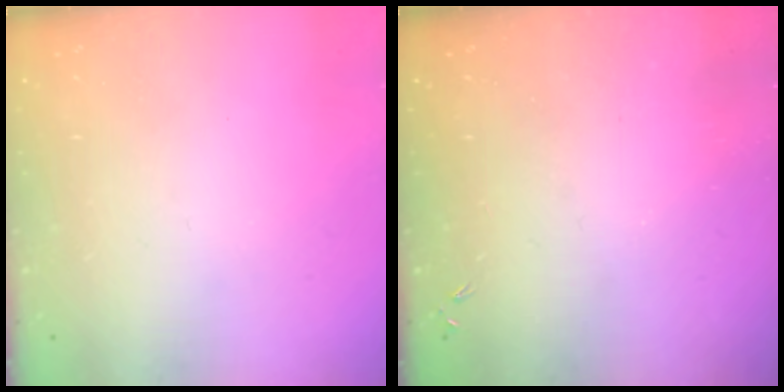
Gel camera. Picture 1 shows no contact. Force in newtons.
{"total": 0.0}